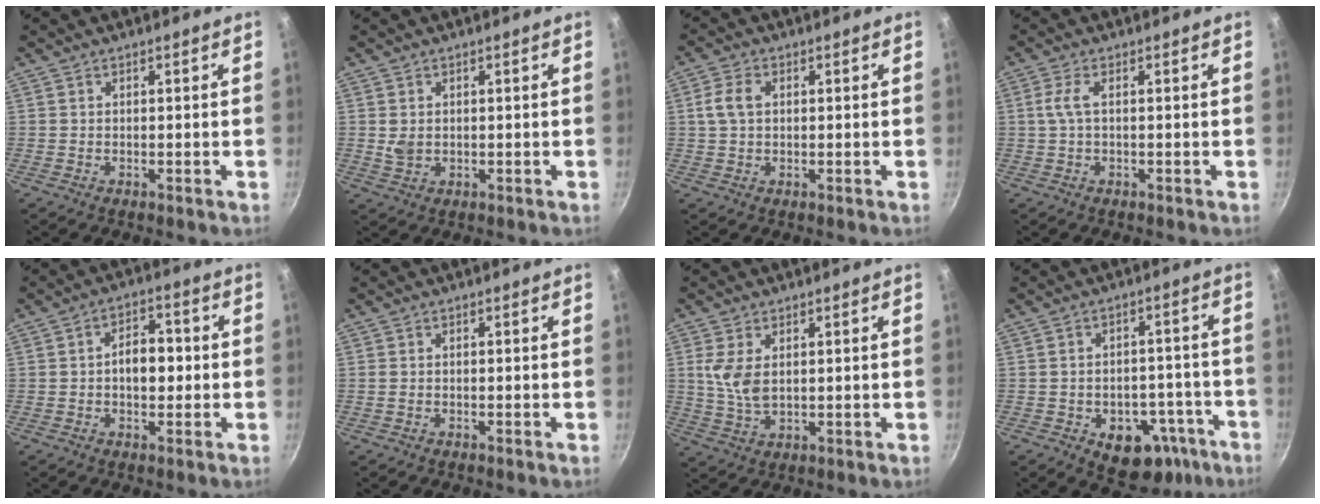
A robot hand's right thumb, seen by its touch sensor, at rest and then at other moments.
{"total": 2.4, "force": [0.3, 1.8, 1.6], "torque": [-0.030, -0.006, 0.012]}
{"total": 4.4, "force": [0.8, 2.9, 3.2], "torque": [-0.073, 0.009, 0.014]}
{"total": 2.8, "force": [0.3, 1.0, 2.6], "torque": [-0.072, 0.008, 0.005]}
{"total": 6.5, "force": [-0.1, 4.0, 5.1], "torque": [-0.058, 0.016, -0.008]}
{"total": 0.7, "force": [-0.1, 0.5, 0.5], "torque": [-0.016, 0.003, 0.000]}
{"total": 6.4, "force": [1.5, 3.6, 5.0], "torque": [-0.102, -0.006, 0.037]}
{"total": 12.6, "force": [-6.5, 8.0, 7.2], "torque": [-0.065, 0.047, -0.081]}